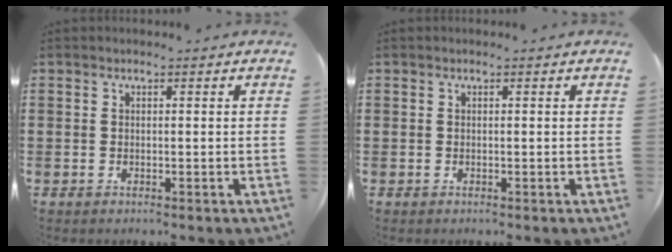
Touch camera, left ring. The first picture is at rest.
{"total": 0.0}